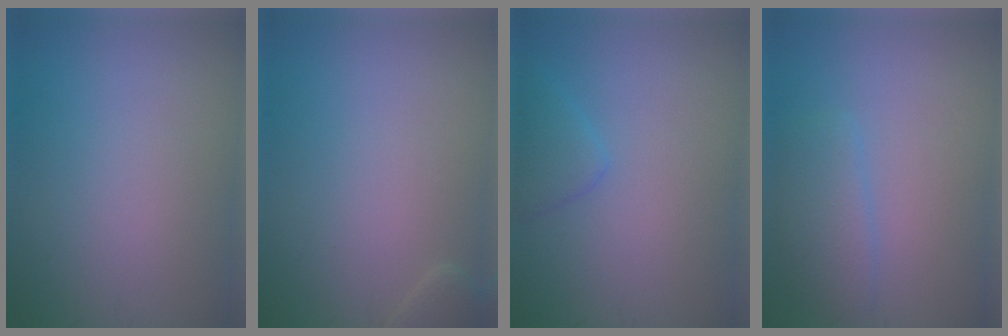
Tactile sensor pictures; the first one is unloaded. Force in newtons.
{"total": 1.2, "press": 1.2, "slide": 0.2}
{"total": 1.9, "press": 1.9, "slide": 0.2}
{"total": 2.4, "press": 2.3, "slide": 0.1}